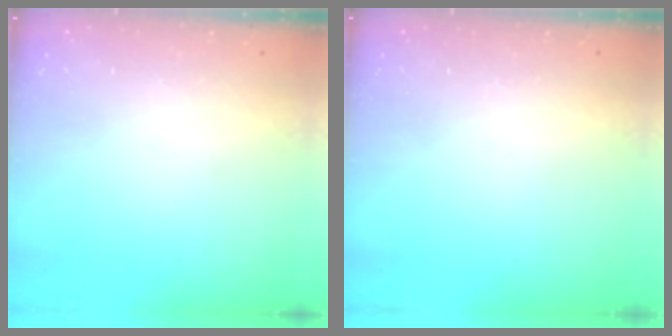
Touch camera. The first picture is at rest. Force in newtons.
{"total": 0.0}